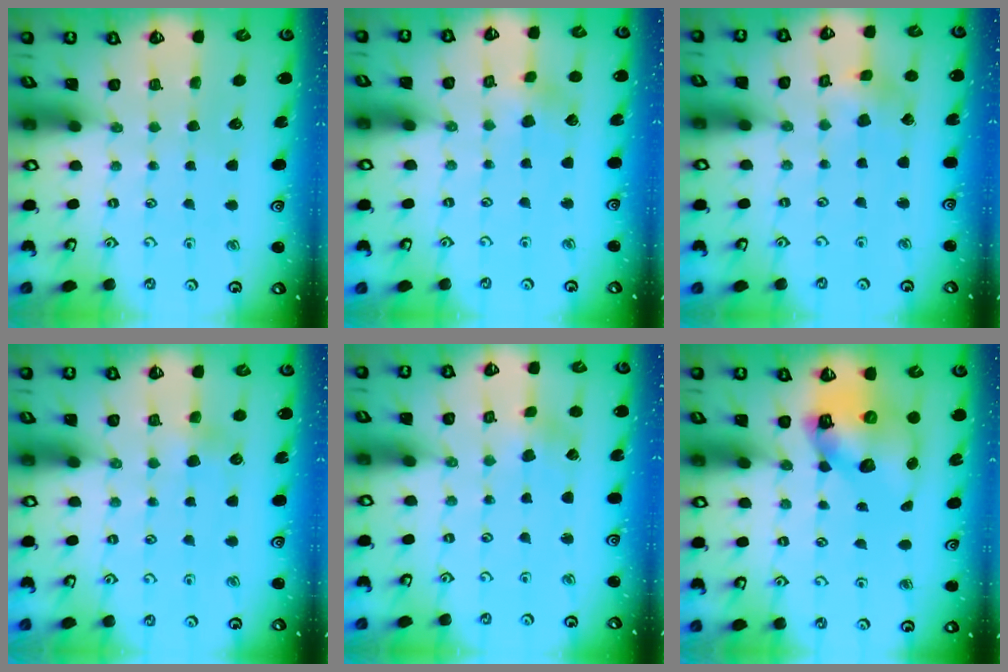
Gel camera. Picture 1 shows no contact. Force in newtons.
{"total": 3.1, "press": 3.1, "slide": 0.6}
{"total": 3.1, "press": 3.1, "slide": 0.2}
{"total": 2.9, "press": 2.9, "slide": 0.3}
{"total": 0.7, "press": 0.6, "slide": 0.2}
{"total": 12.5, "press": 12.4, "slide": 1.8}